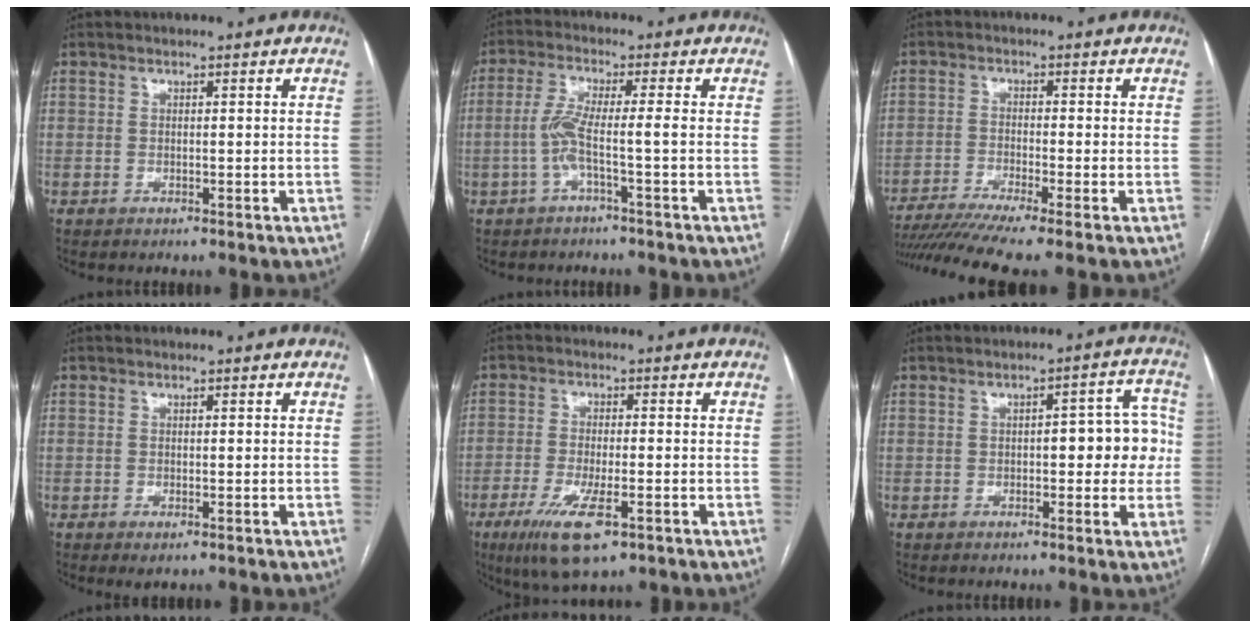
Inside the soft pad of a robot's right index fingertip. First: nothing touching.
{"total": 4.6, "force": [-1.3, -0.5, 4.4], "torque": [-0.096, 0.010, -0.029]}
{"total": 10.3, "force": [-8.2, -1.1, 6.0], "torque": [-0.092, -0.020, -0.135]}
{"total": 1.2, "force": [-0.6, 0.5, 0.9], "torque": [-0.009, -0.003, -0.006]}
{"total": 9.0, "force": [-4.6, 2.2, 7.4], "torque": [-0.140, -0.020, -0.076]}
{"total": 7.2, "force": [-0.1, 2.8, 6.7], "torque": [-0.072, 0.031, -0.002]}